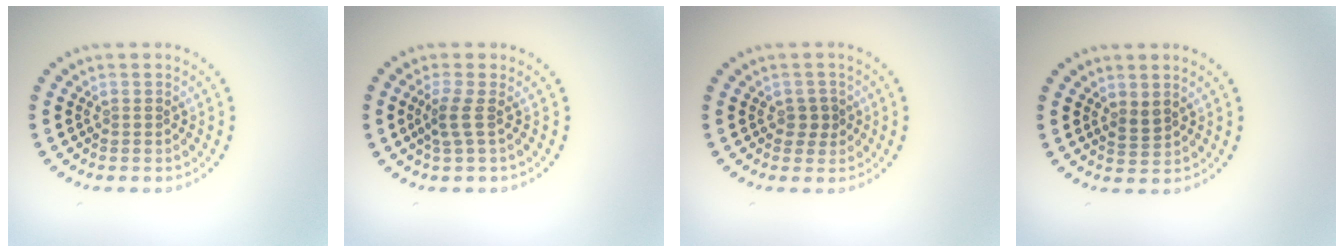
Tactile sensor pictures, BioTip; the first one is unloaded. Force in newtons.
{"total": 1.7, "press": 1.2, "slide": 1.3}
{"total": 1.4, "press": 1.3, "slide": 0.5}
{"total": 1.4, "press": 1.2, "slide": 0.6}